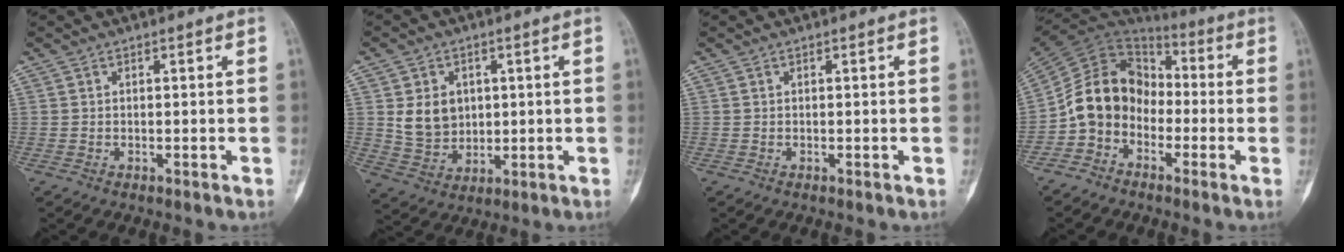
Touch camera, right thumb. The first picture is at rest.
{"total": 8.3, "force": [1.6, 6.9, 4.4], "torque": [-0.044, -0.012, 0.042]}
{"total": 0.0}
{"total": 13.0, "force": [-3.7, 10.6, 6.5], "torque": [-0.100, 0.066, -0.082]}